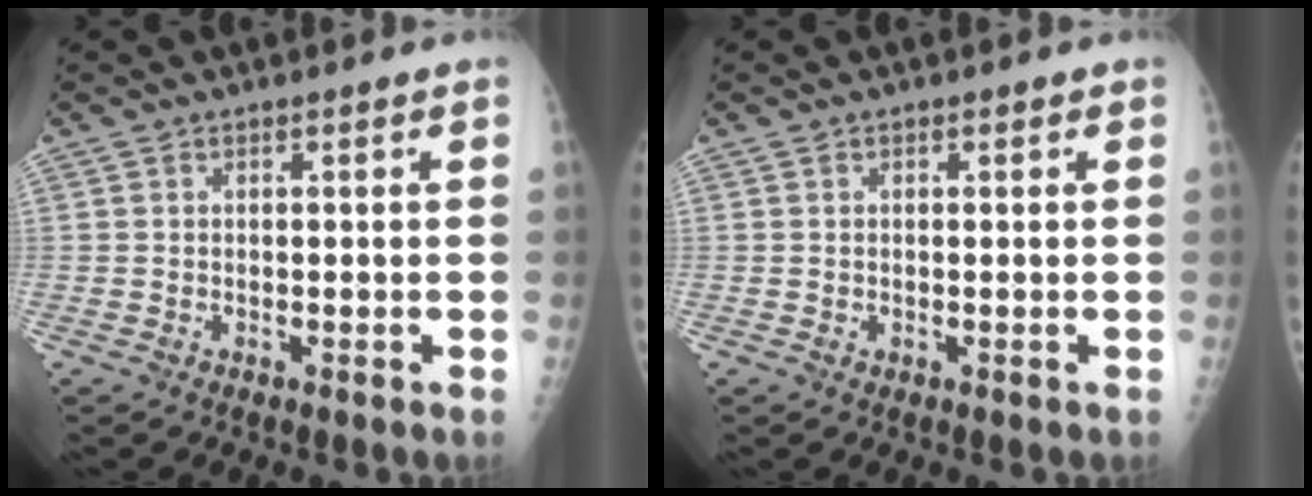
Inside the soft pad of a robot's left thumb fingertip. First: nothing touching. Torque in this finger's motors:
{"motor_torque": [-0.40, -0.12, 0.00, -0.15, 0.00]}